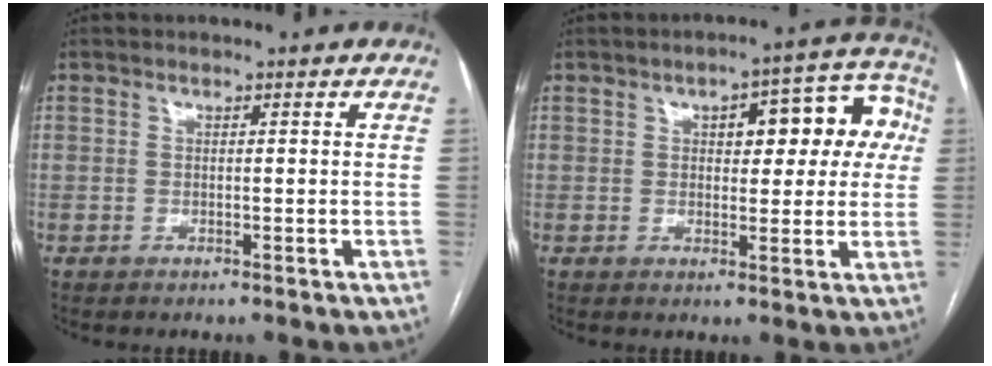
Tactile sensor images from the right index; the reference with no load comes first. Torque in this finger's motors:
{"motor_torque": [0.26, -0.01, 0.16, 0.05]}